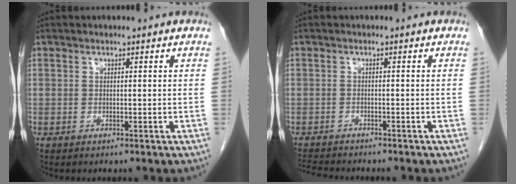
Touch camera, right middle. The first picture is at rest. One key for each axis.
{"total": 5.5, "fx": -5.2, "fy": 0.7, "fz": 1.6, "tx": -0.026, "ty": -0.011, "tz": -0.084}